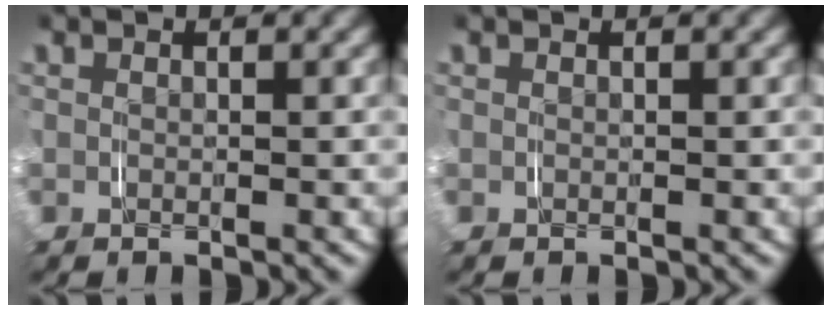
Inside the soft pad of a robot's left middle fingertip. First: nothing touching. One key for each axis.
{"total": 0.0}